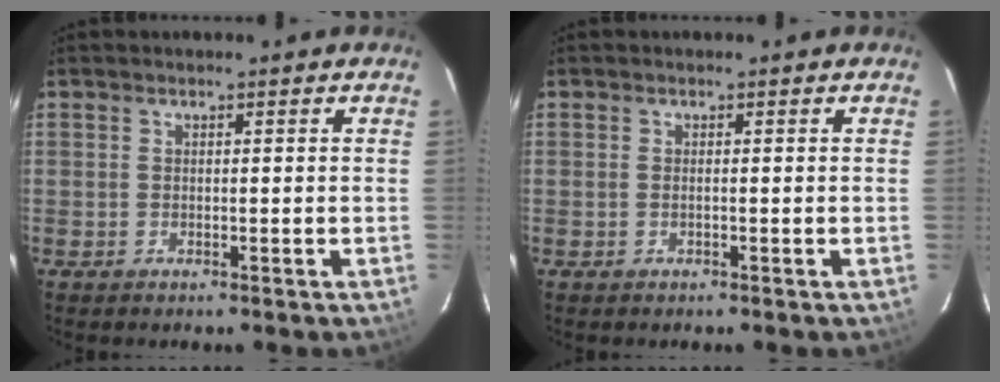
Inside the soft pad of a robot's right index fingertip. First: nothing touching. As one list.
[{"total": 0.5, "force": [-0.2, -0.1, 0.5], "torque": [-0.008, 0.002, -0.004]}]